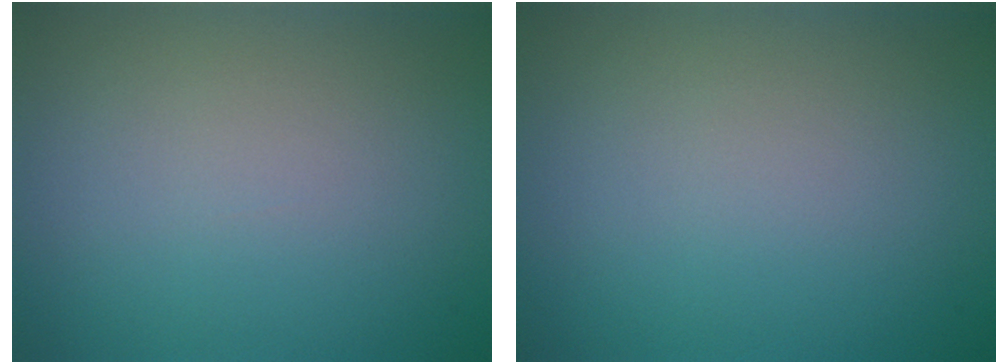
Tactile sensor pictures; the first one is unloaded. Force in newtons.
{"total": 0.0}